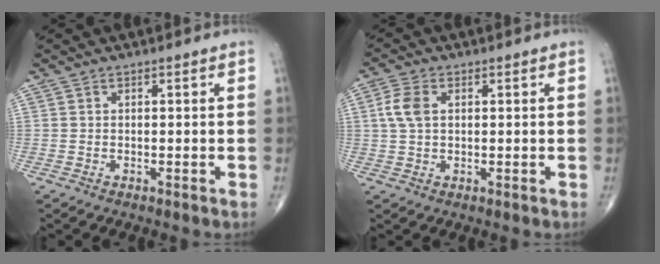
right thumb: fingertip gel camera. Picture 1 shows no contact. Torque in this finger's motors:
{"motor_torque": [-0.21, 0.37, 0.42, 0.15, 0.02]}